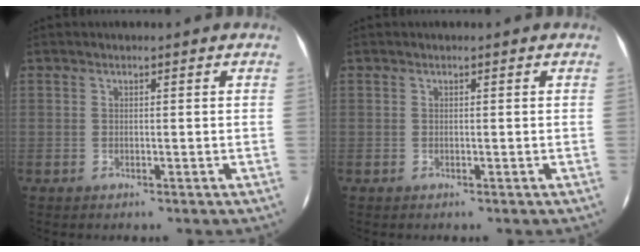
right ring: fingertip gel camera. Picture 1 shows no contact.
{"total": 0.0}